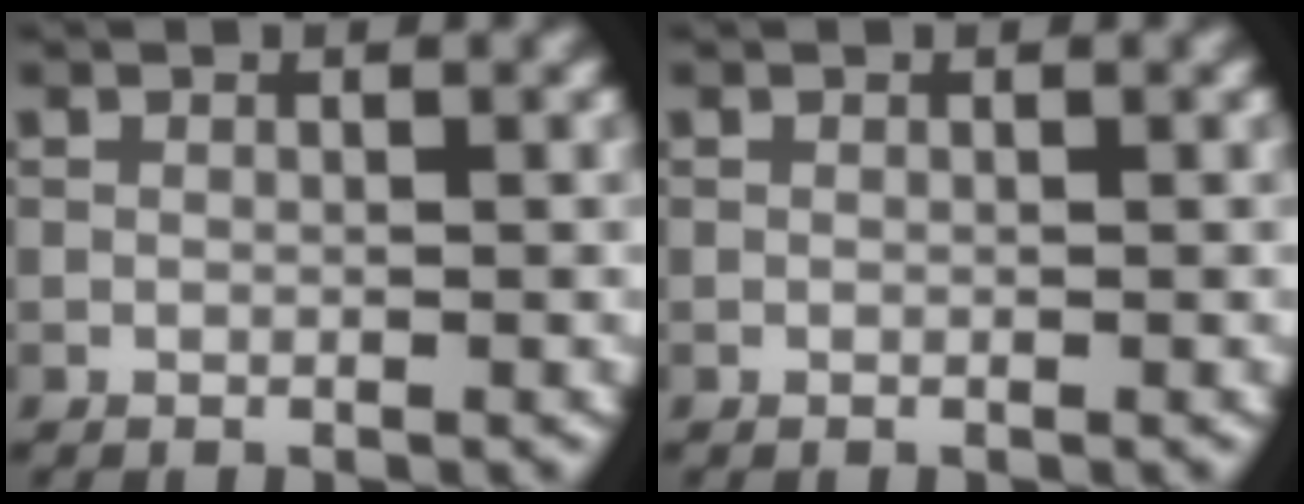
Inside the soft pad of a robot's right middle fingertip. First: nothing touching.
{"total": 0.0}